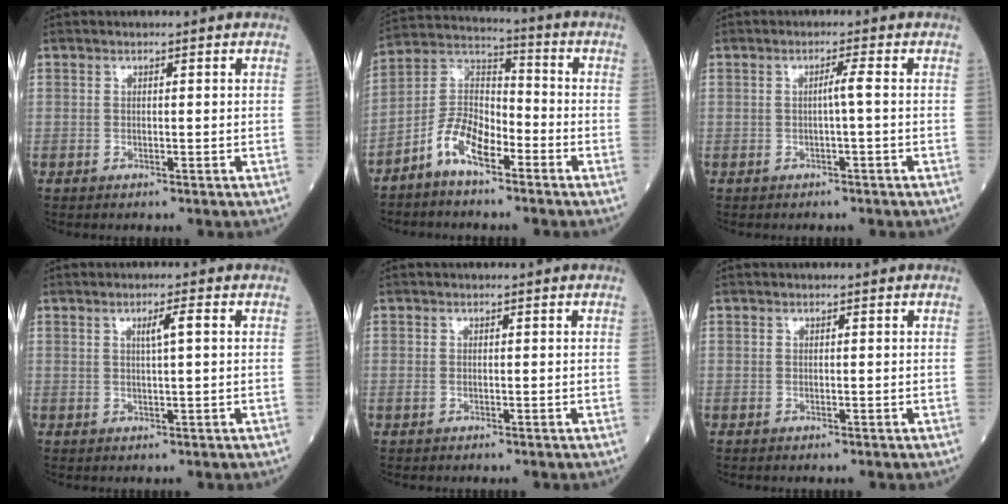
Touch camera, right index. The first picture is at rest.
{"total": 8.6, "force": [-5.1, 3.7, 5.9], "torque": [-0.121, 0.016, -0.105]}
{"total": 1.6, "force": [-0.1, -0.6, 1.5], "torque": [-0.025, 0.002, -0.003]}
{"total": 2.5, "force": [0.7, -0.1, 2.4], "torque": [-0.041, 0.002, 0.012]}
{"total": 0.0}
{"total": 0.0}